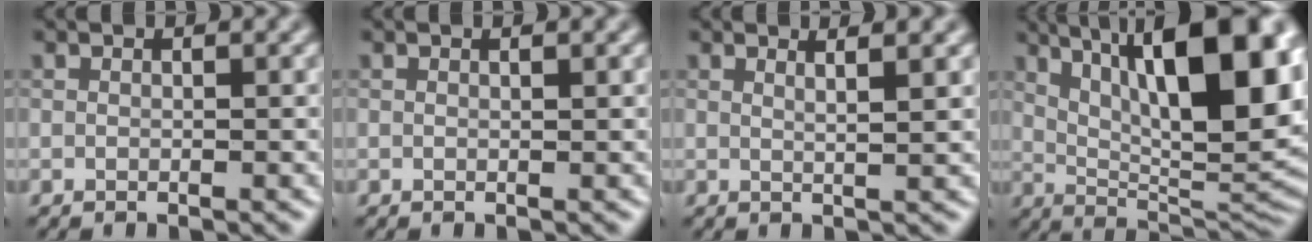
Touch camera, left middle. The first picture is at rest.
{"total": 0.5, "force": [0.0, 0.2, 0.5], "torque": [-0.002, 0.003, 0.000]}
{"total": 2.3, "force": [1.1, 0.7, 1.8], "torque": [-0.014, 0.015, -0.002]}
{"total": 15.4, "force": [5.7, 5.5, 13.2], "torque": [-0.178, 0.018, 0.101]}